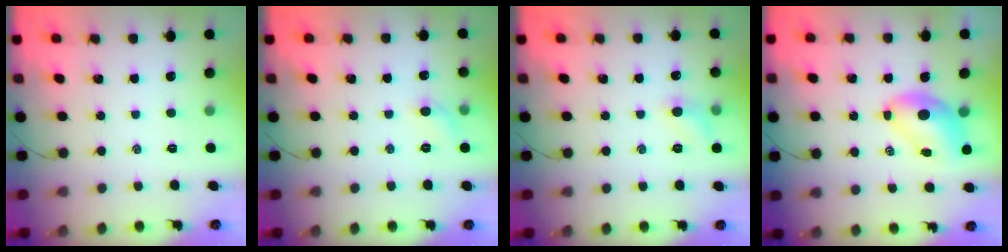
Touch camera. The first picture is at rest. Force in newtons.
{"total": 5.9, "press": 5.5, "slide": 2.0}
{"total": 6.2, "press": 6.0, "slide": 1.8}
{"total": 6.8, "press": 6.6, "slide": 1.6}